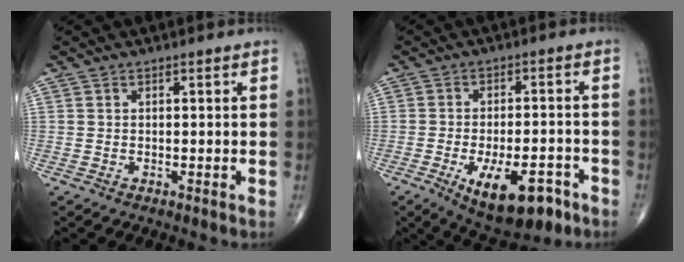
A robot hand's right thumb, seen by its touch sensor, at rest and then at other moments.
{"total": 13.8, "force": [-6.7, 6.0, 10.5], "torque": [-0.146, 0.021, -0.088]}